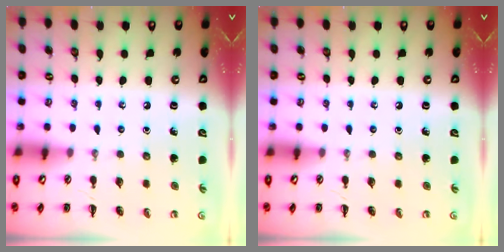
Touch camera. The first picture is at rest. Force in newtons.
{"total": 0.0}